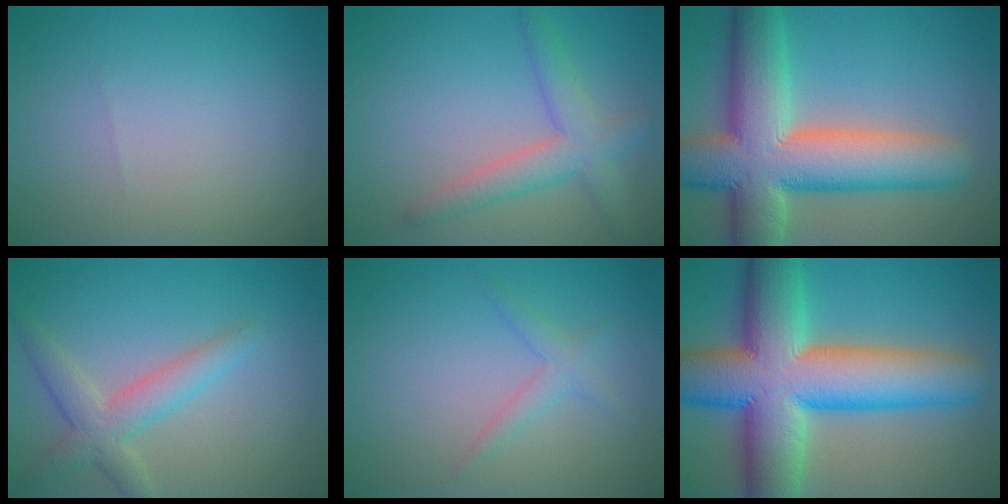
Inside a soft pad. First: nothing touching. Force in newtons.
{"total": 3.8, "press": 3.8, "slide": 0.2}
{"total": 12.8, "press": 12.8, "slide": 0.9}
{"total": 3.7, "press": 3.7, "slide": 0.3}
{"total": 1.7, "press": 1.7, "slide": 0.1}
{"total": 15.4, "press": 15.4, "slide": 0.6}